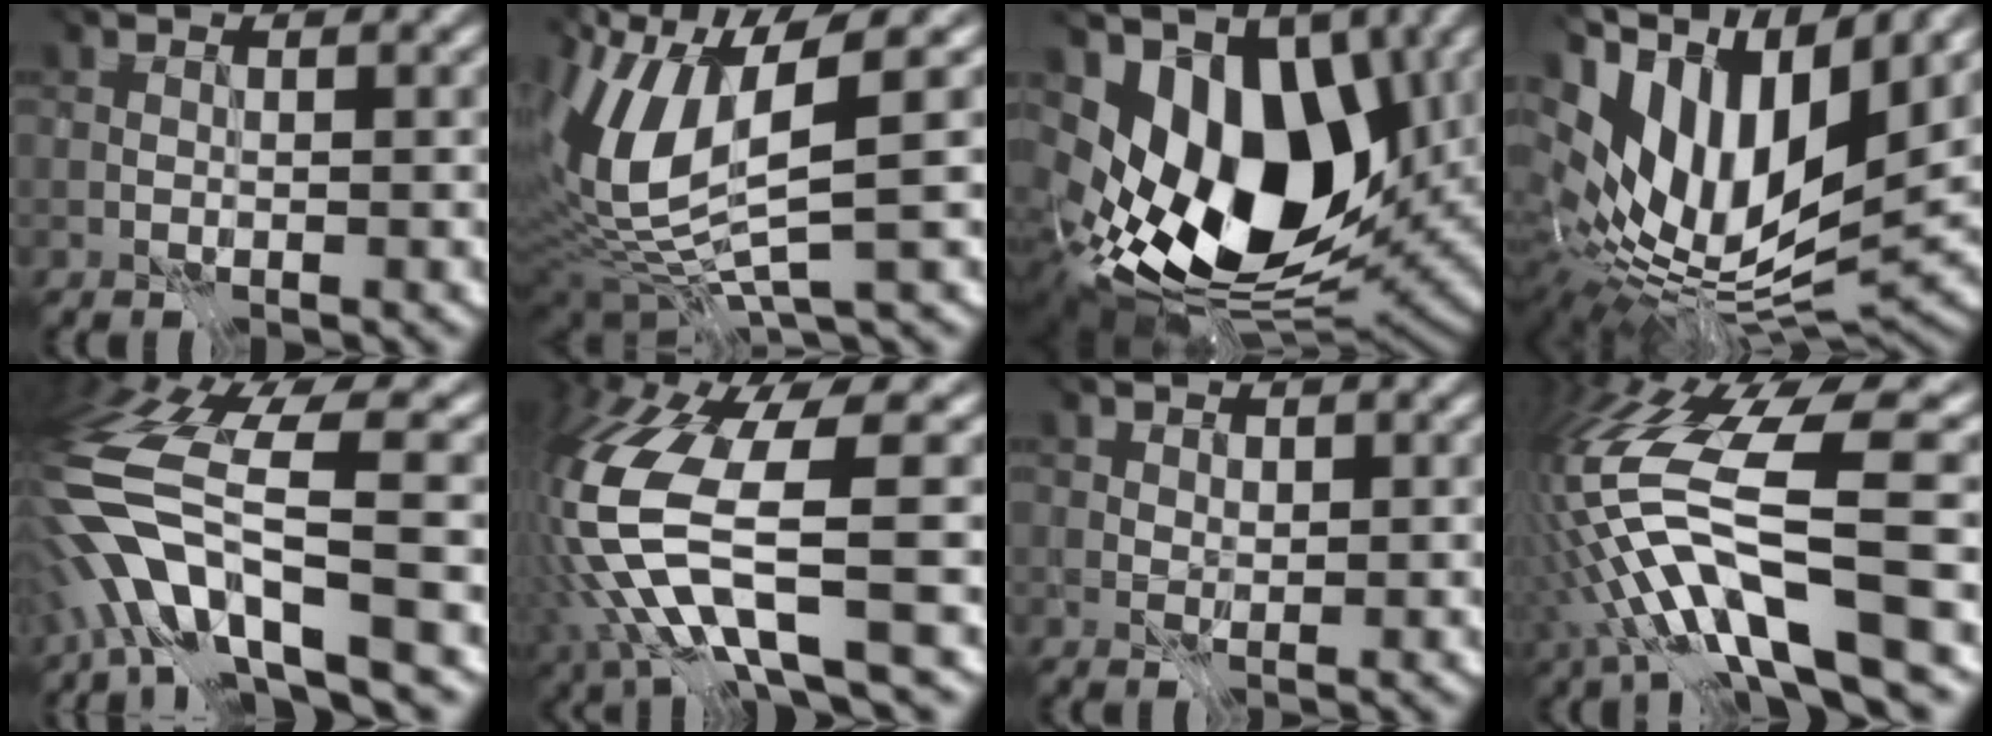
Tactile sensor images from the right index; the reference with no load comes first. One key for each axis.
{"total": 9.0, "fx": -0.4, "fy": 2.7, "fz": 8.5, "tx": -0.207, "ty": -0.022, "tz": 0.023}
{"total": 15.4, "fx": -1.1, "fy": 9.7, "fz": 11.9, "tx": -0.234, "ty": -0.021, "tz": 0.013}
{"total": 14.0, "fx": 1.1, "fy": 5.8, "fz": 12.7, "tx": -0.260, "ty": 0.006, "tz": 0.045}
{"total": 10.4, "fx": -5.6, "fy": 1.4, "fz": 8.6, "tx": -0.183, "ty": -0.010, "tz": -0.073}
{"total": 10.7, "fx": -3.9, "fy": 1.9, "fz": 9.8, "tx": -0.225, "ty": -0.030, "tz": -0.036}
{"total": 1.3, "fx": -0.9, "fy": -0.5, "fz": -0.8, "tx": 0.008, "ty": -0.021, "tz": 0.007}
{"total": 11.1, "fx": -5.4, "fy": 0.9, "fz": 9.6, "tx": -0.203, "ty": -0.004, "tz": -0.063}